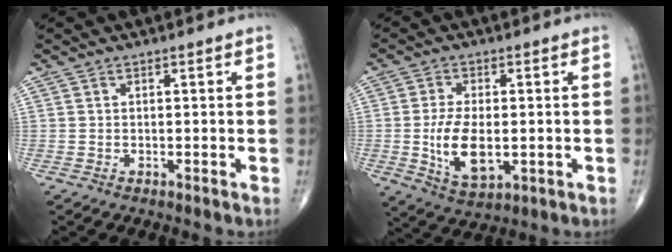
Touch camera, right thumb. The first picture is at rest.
{"total": 10.1, "force": [-1.2, 5.3, 8.5], "torque": [-0.155, -0.010, -0.014]}